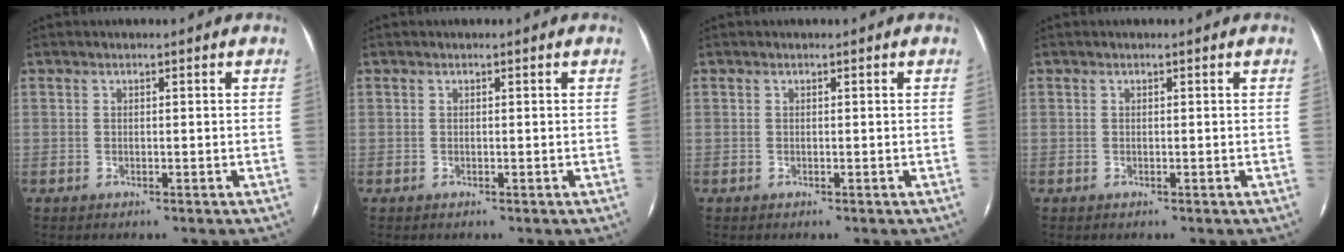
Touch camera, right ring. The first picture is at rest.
{"total": 0.0}
{"total": 0.0}
{"total": 0.0}